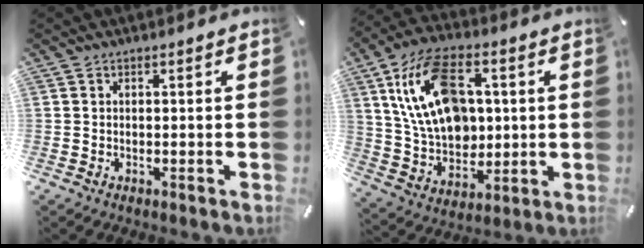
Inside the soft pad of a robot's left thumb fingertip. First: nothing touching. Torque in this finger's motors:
{"motor_torque": [2.50, 2.51, 1.49, -1.28, 0.35]}